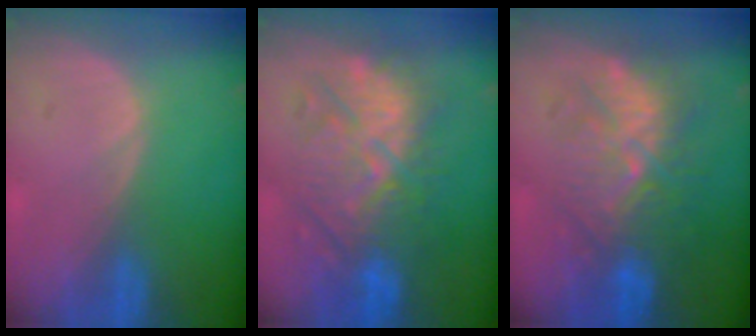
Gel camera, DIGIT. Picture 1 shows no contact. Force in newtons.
{"total": 10.6, "press": 10.6, "slide": 1.2}
{"total": 9.2, "press": 9.0, "slide": 2.1}